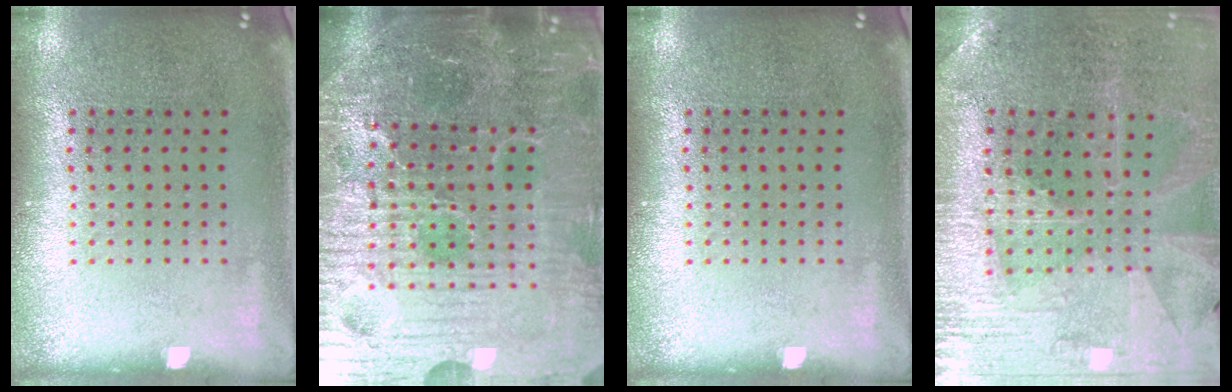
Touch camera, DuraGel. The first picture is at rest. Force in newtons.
{"total": 6.1, "press": 5.7, "slide": 2.2}
{"total": 0.0}
{"total": 1.7, "press": 1.7, "slide": 0.3}